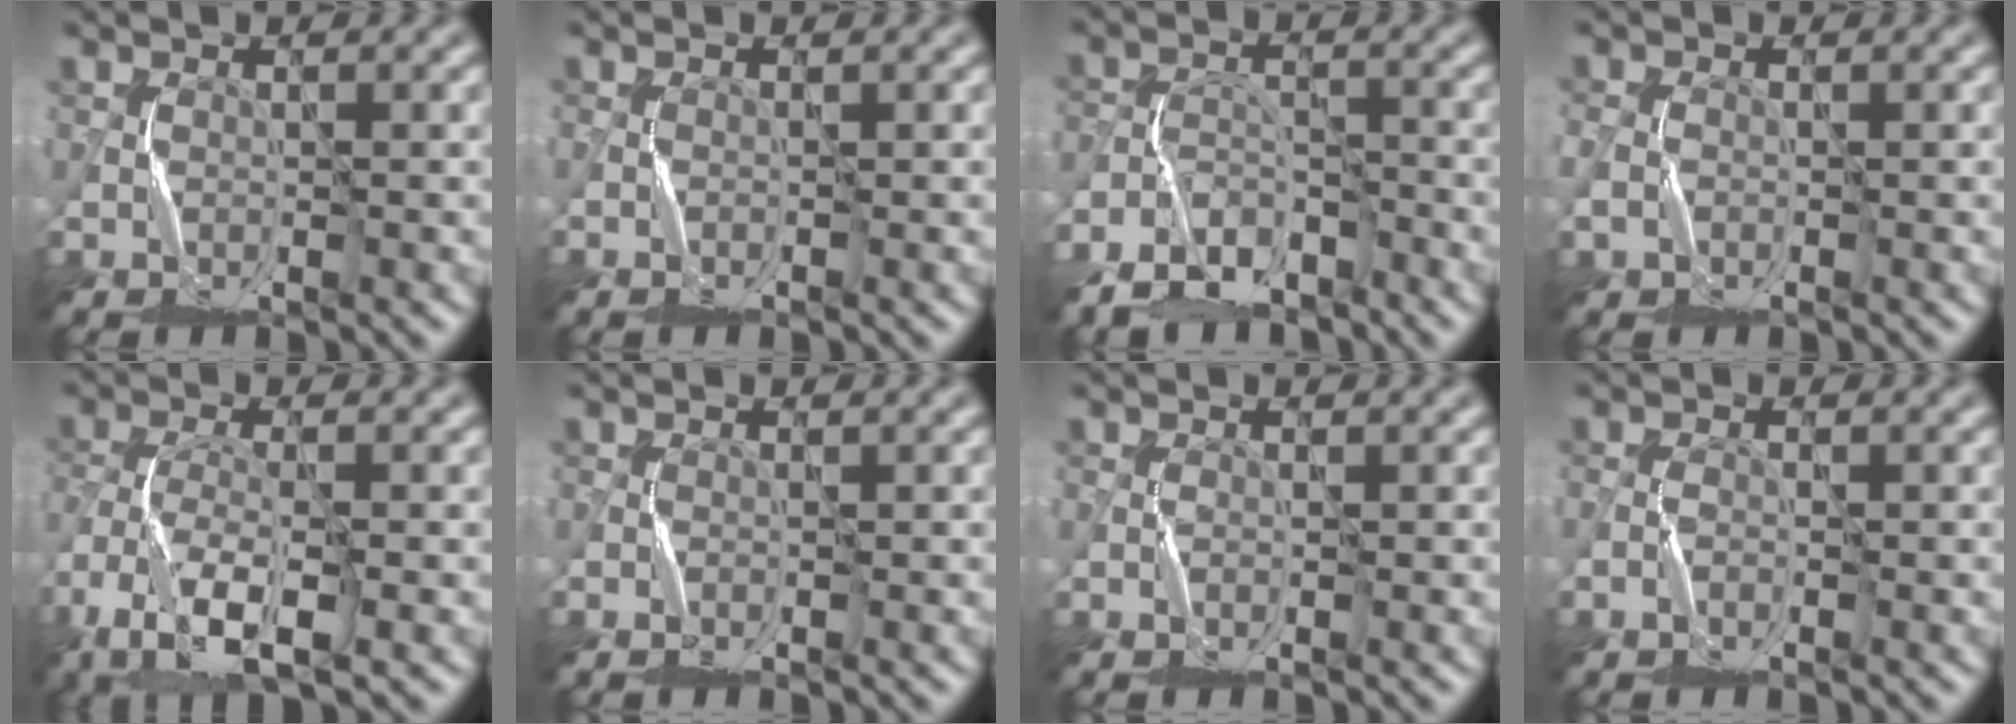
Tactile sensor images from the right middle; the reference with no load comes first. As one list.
[{"total": 0.8, "force": [-0.4, 0.2, 0.7], "torque": [-0.017, 0.002, -0.008]}, {"total": 6.0, "force": [-4.7, 2.7, 2.5], "torque": [-0.043, -0.004, -0.096]}, {"total": 1.9, "force": [-0.6, 1.4, 1.1], "torque": [-0.030, 0.000, -0.014]}, {"total": 7.8, "force": [-4.2, 2.9, 6.0], "torque": [-0.135, -0.010, -0.086]}, {"total": 1.1, "force": [-0.7, 0.3, 0.8], "torque": [-0.020, 0.002, -0.016]}, {"total": 0.8, "force": [-0.4, 0.3, 0.6], "torque": [-0.016, 0.003, -0.011]}, {"total": 1.2, "force": [-0.7, 0.3, 0.9], "torque": [-0.022, 0.003, -0.018]}]